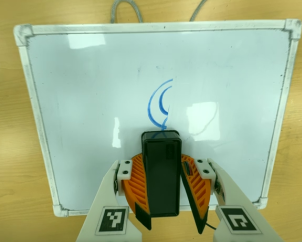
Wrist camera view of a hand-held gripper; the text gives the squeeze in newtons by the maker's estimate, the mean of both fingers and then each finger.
{"total": 8.4, "left": 8.9, "right": 7.9}